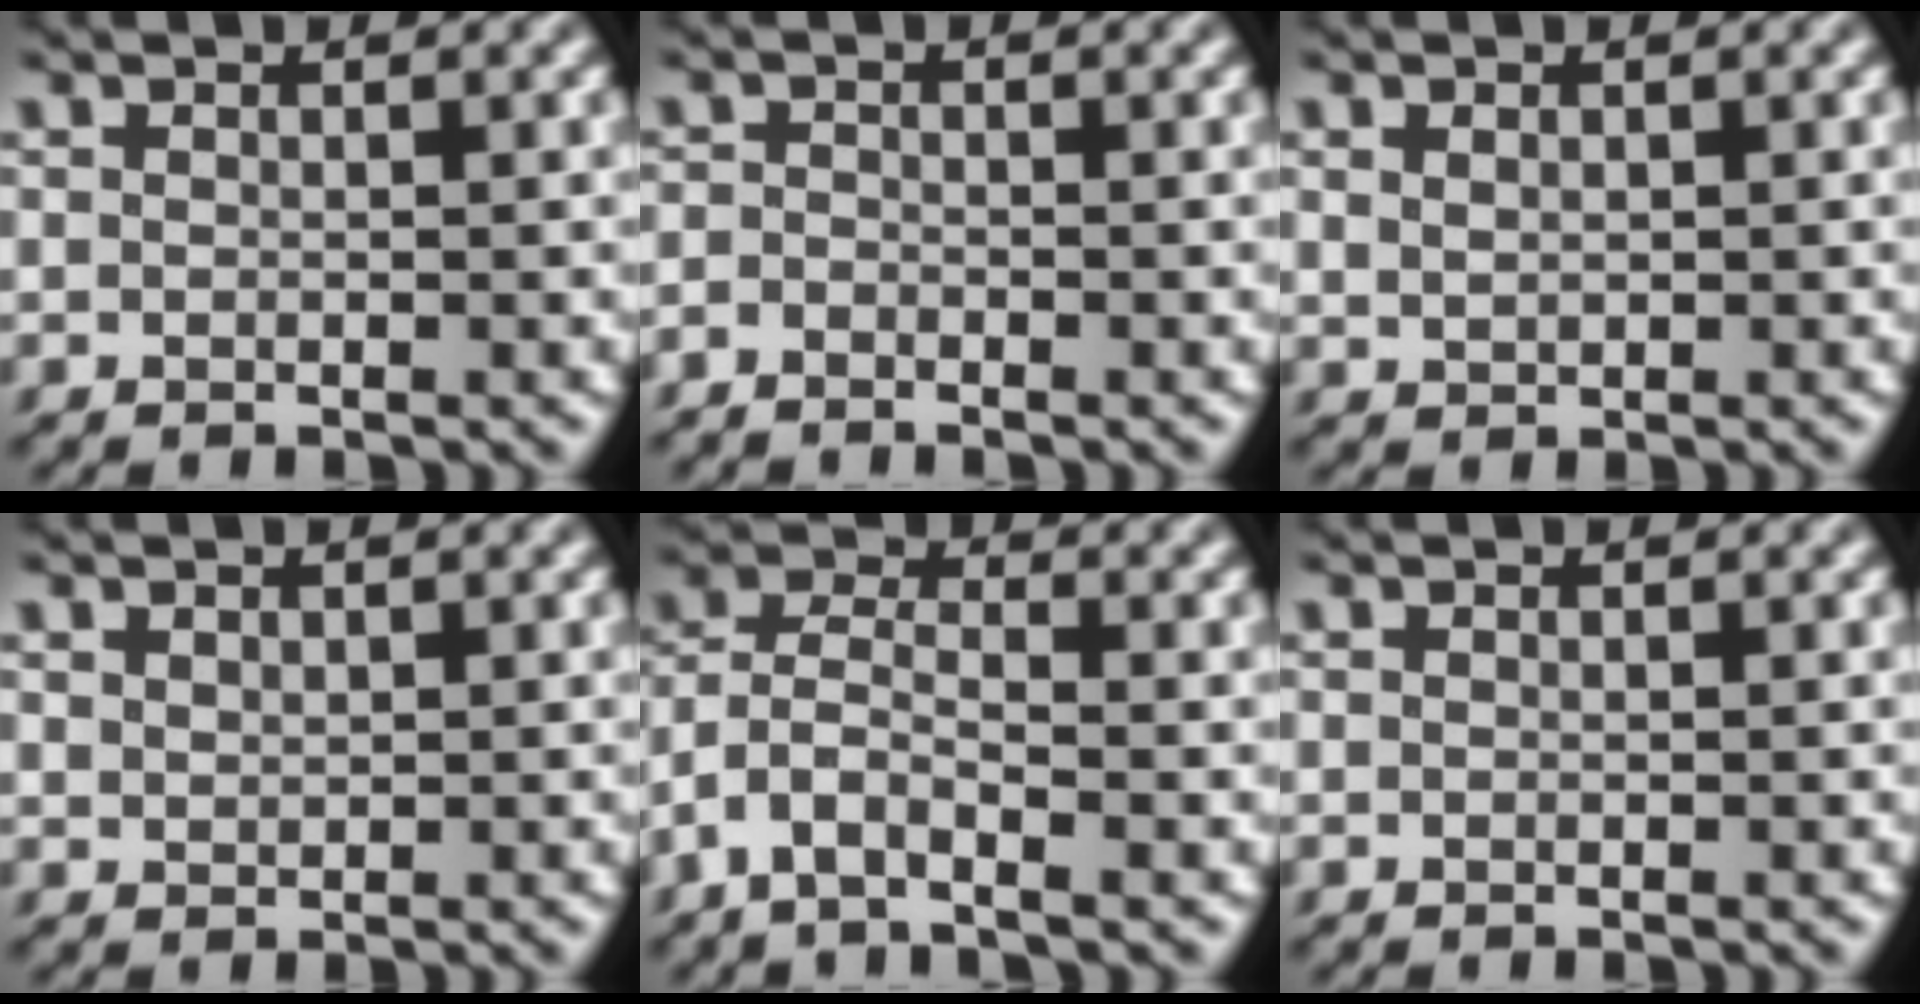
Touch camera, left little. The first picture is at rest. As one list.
[{"total": 1.5, "force": [-1.4, 0.4, 0.3], "torque": [-0.010, -0.001, -0.030]}, {"total": 0.8, "force": [0.3, 0.6, 0.4], "torque": [-0.012, 0.000, 0.011]}, {"total": 0.7, "force": [0.5, 0.4, 0.1], "torque": [-0.007, -0.001, 0.014]}, {"total": 3.9, "force": [-2.3, 1.4, 2.8], "torque": [-0.067, 0.007, -0.055]}, {"total": 0.0}]